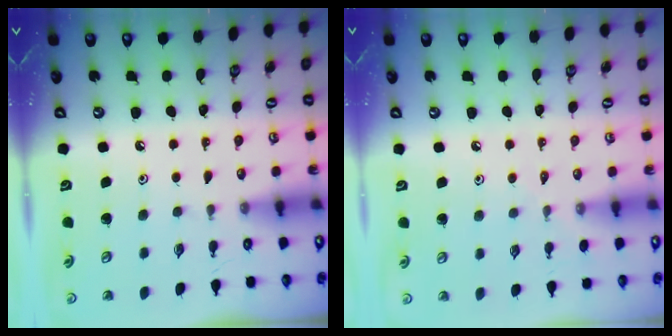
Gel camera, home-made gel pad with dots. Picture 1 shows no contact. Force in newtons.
{"total": 2.5, "press": 2.5, "slide": 0.5}